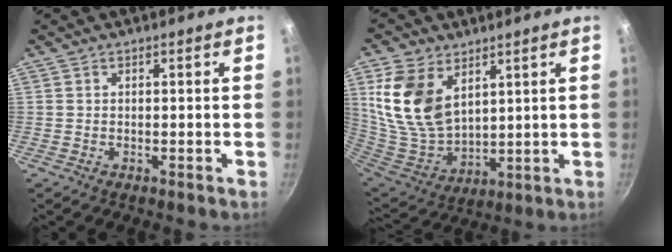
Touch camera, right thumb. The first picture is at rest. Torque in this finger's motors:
{"motor_torque": [-1.24, 1.79, 1.45, 0.60, 0.23]}